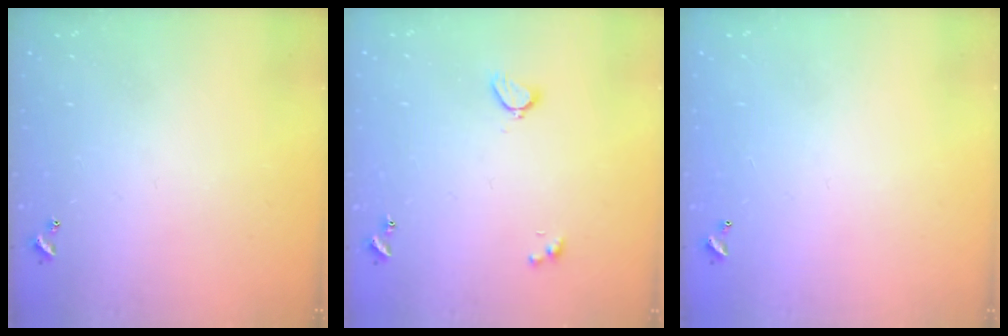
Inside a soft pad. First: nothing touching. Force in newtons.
{"total": 2.1, "press": 2.0, "slide": 0.5}
{"total": 3.0, "press": 3.0, "slide": 0.1}